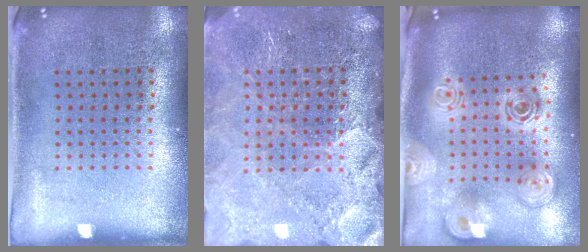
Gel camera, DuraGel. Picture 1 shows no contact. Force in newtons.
{"total": 3.3, "press": 3.0, "slide": 1.2}
{"total": 2.8, "press": 2.0, "slide": 2.0}